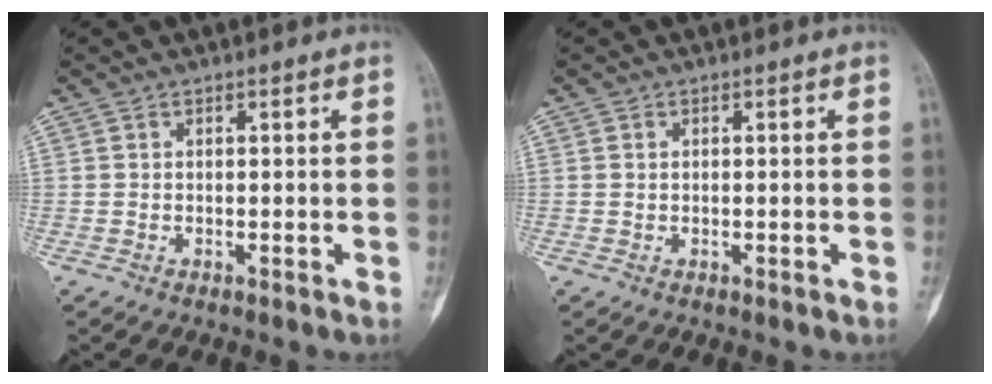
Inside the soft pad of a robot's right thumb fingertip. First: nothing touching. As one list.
[{"total": 0.5, "force": [0.1, 0.5, 0.2], "torque": [0.004, 0.001, 0.001]}]